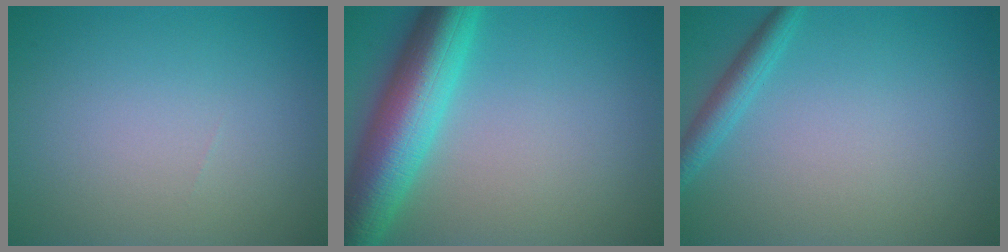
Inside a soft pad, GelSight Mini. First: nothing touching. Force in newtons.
{"total": 9.0, "press": 9.0, "slide": 0.2}
{"total": 2.1, "press": 2.1, "slide": 0.1}